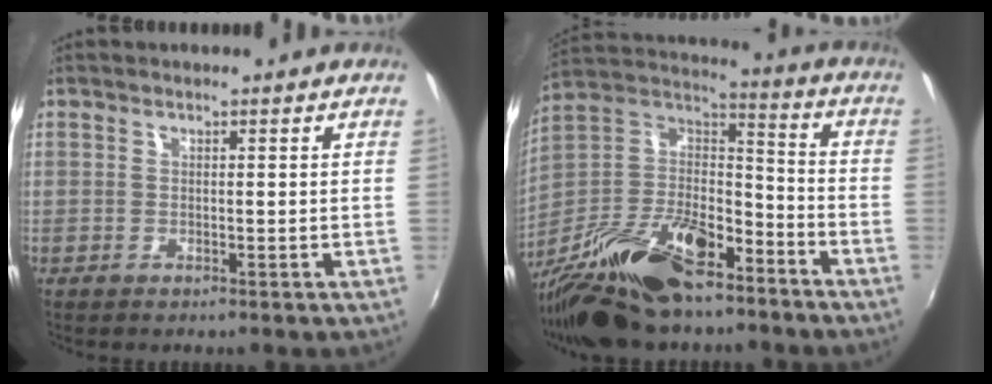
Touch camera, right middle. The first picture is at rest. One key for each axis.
{"total": 25.3, "fx": -16.9, "fy": 10.7, "fz": 15.5, "tx": -0.306, "ty": -0.009, "tz": -0.287}